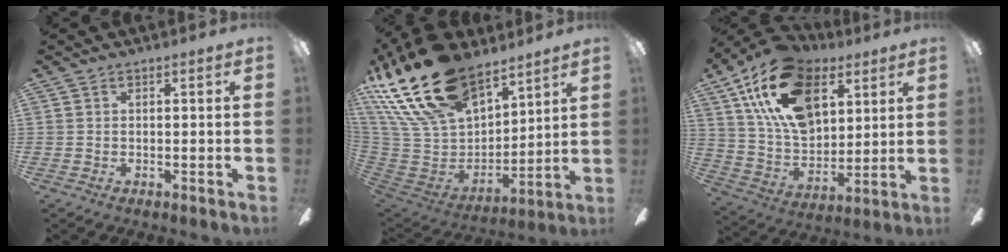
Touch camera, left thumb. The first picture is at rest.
{"total": 27.2, "force": [18.8, 13.4, 14.4], "torque": [-0.296, -0.109, 0.345]}
{"total": 21.9, "force": [11.2, 13.1, 13.6], "torque": [-0.254, -0.037, 0.203]}